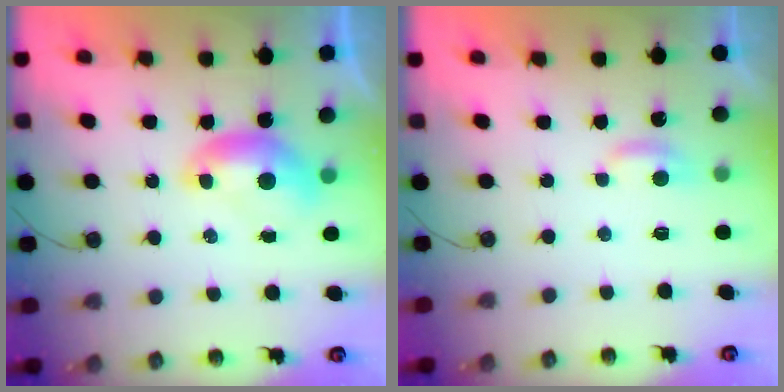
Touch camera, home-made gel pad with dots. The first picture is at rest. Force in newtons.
{"total": 2.9, "press": 2.9, "slide": 0.3}